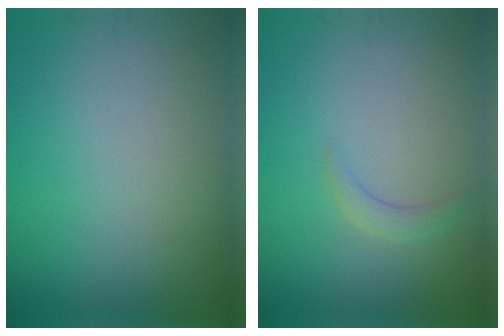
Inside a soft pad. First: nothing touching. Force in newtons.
{"total": 1.2, "press": 1.2, "slide": 0.2}